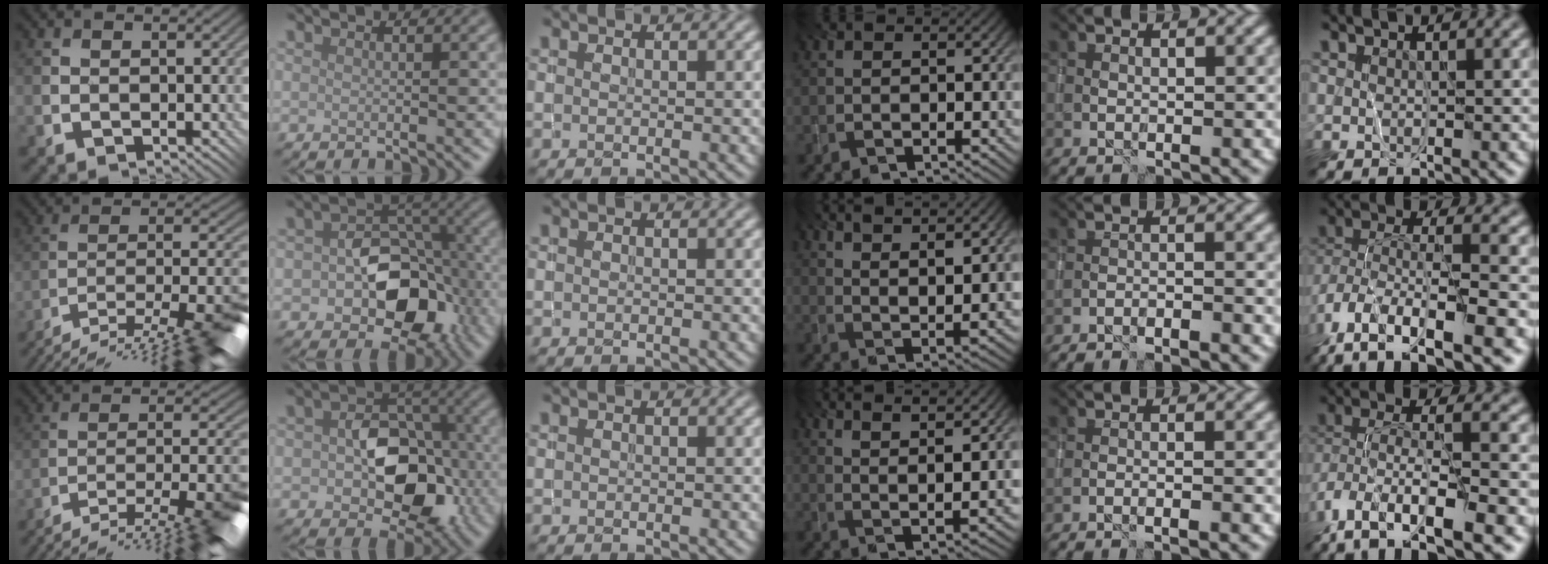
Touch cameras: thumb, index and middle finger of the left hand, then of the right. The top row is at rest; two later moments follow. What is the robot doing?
{"motion": "wrap", "object": "yarn"}